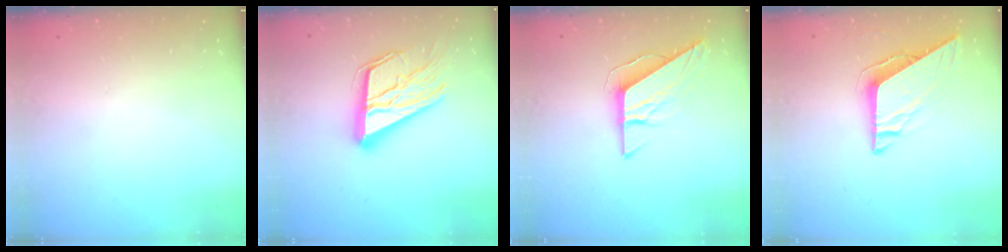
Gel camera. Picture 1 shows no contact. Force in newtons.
{"total": 20.2, "press": 20.0, "slide": 2.6}
{"total": 8.3, "press": 8.3, "slide": 0.7}
{"total": 8.1, "press": 8.1, "slide": 0.3}